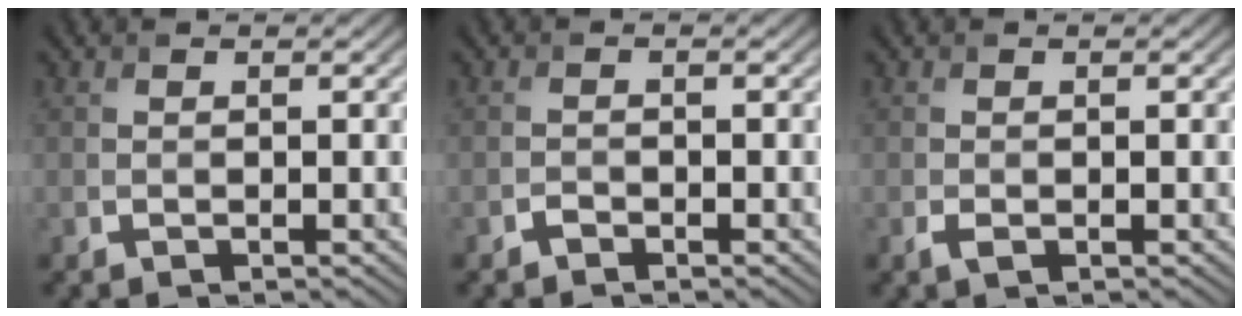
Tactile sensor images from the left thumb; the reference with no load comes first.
{"total": 0.7, "force": [-0.6, 0.3, 0.2], "torque": [-0.003, 0.000, -0.013]}
{"total": 1.0, "force": [-0.4, 0.5, 0.7], "torque": [-0.017, -0.003, -0.007]}